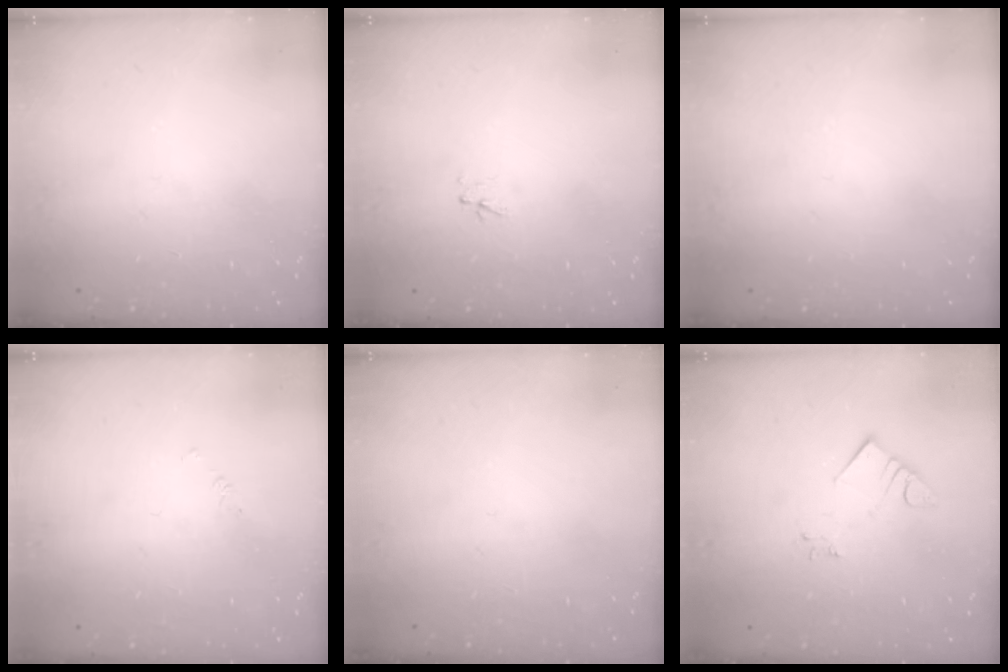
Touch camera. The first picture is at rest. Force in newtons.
{"total": 3.0, "press": 3.0, "slide": 0.3}
{"total": 0.0}
{"total": 1.7, "press": 1.7, "slide": 0.3}
{"total": 0.0}
{"total": 3.5, "press": 3.5, "slide": 0.2}